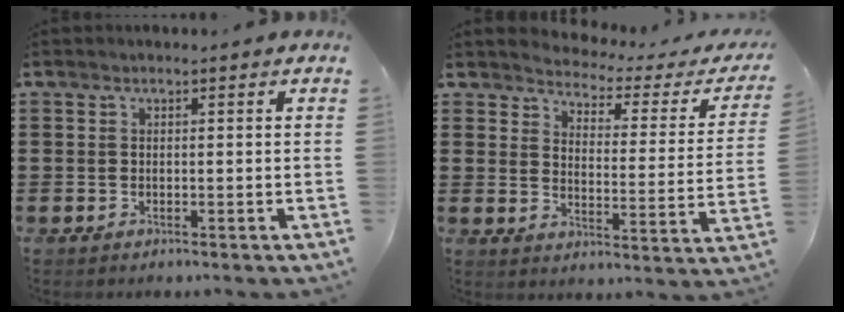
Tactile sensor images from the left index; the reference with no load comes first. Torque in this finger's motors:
{"motor_torque": [2.14, 0.00, 0.03, -0.05]}